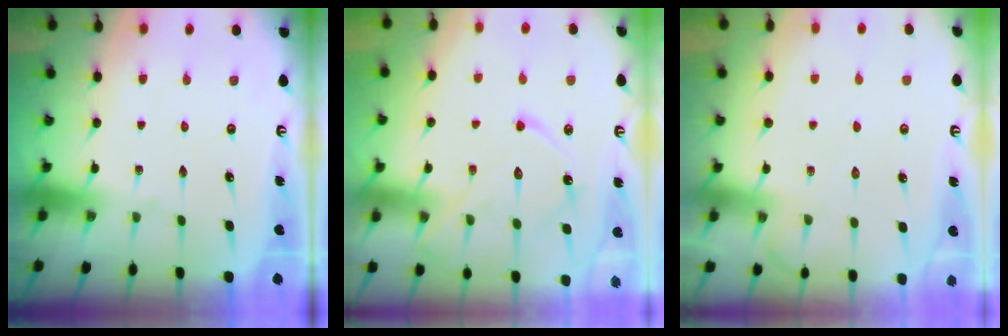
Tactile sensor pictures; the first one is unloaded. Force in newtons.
{"total": 13.8, "press": 13.8, "slide": 1.2}
{"total": 6.1, "press": 6.0, "slide": 0.8}